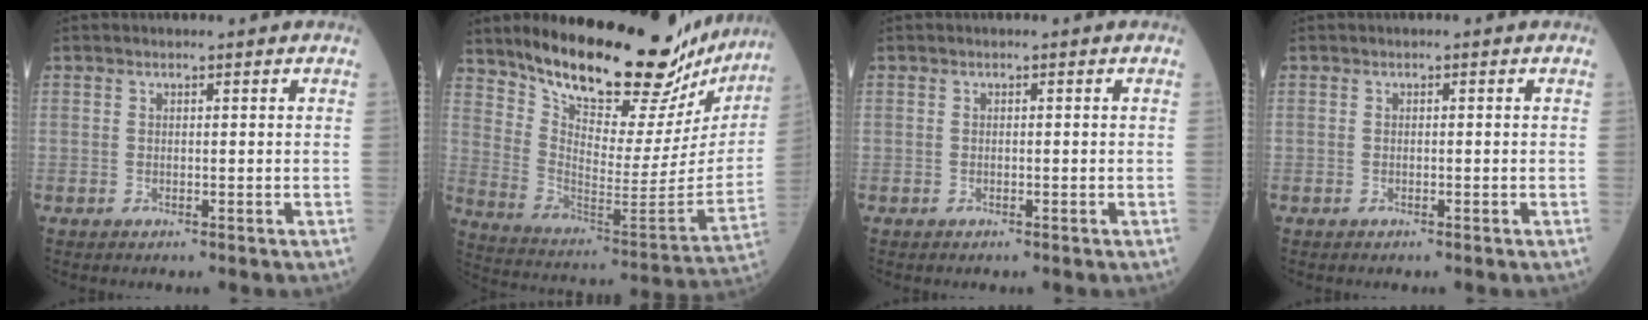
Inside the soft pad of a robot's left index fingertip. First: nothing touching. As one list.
[{"total": 27.8, "force": [24.0, 6.8, 12.3], "torque": [-0.194, -0.080, 0.330]}, {"total": 0.0}, {"total": 0.0}]